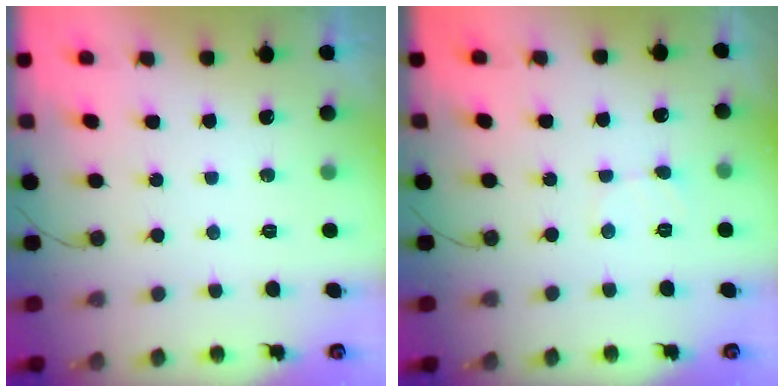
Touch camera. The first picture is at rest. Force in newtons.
{"total": 2.9, "press": 2.9, "slide": 0.3}